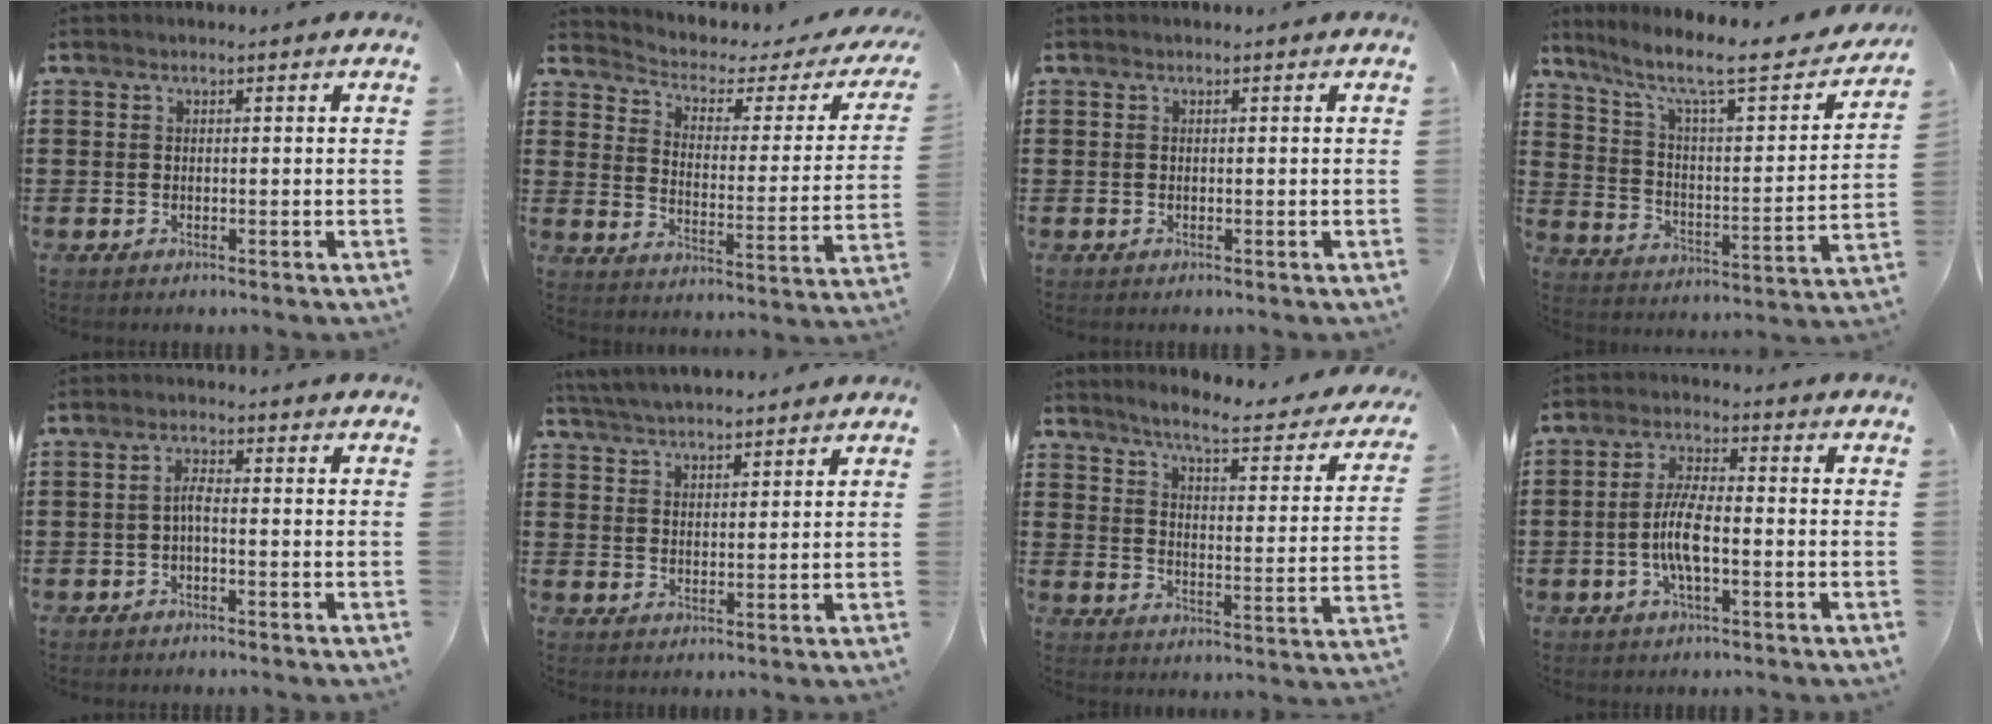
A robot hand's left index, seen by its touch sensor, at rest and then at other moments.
{"total": 2.2, "force": [1.4, 1.2, 1.3], "torque": [-0.041, -0.020, 0.012]}
{"total": 0.0}
{"total": 9.3, "force": [6.8, 1.4, 6.1], "torque": [-0.128, -0.047, 0.106]}
{"total": 2.1, "force": [-0.7, 0.5, 1.9], "torque": [-0.038, 0.005, -0.014]}
{"total": 4.7, "force": [4.6, 0.3, 0.9], "torque": [-0.031, -0.012, 0.085]}
{"total": 5.9, "force": [5.0, 0.0, 3.3], "torque": [-0.079, -0.038, 0.075]}
{"total": 6.8, "force": [-1.5, 2.3, 6.2], "torque": [-0.142, -0.003, -0.037]}